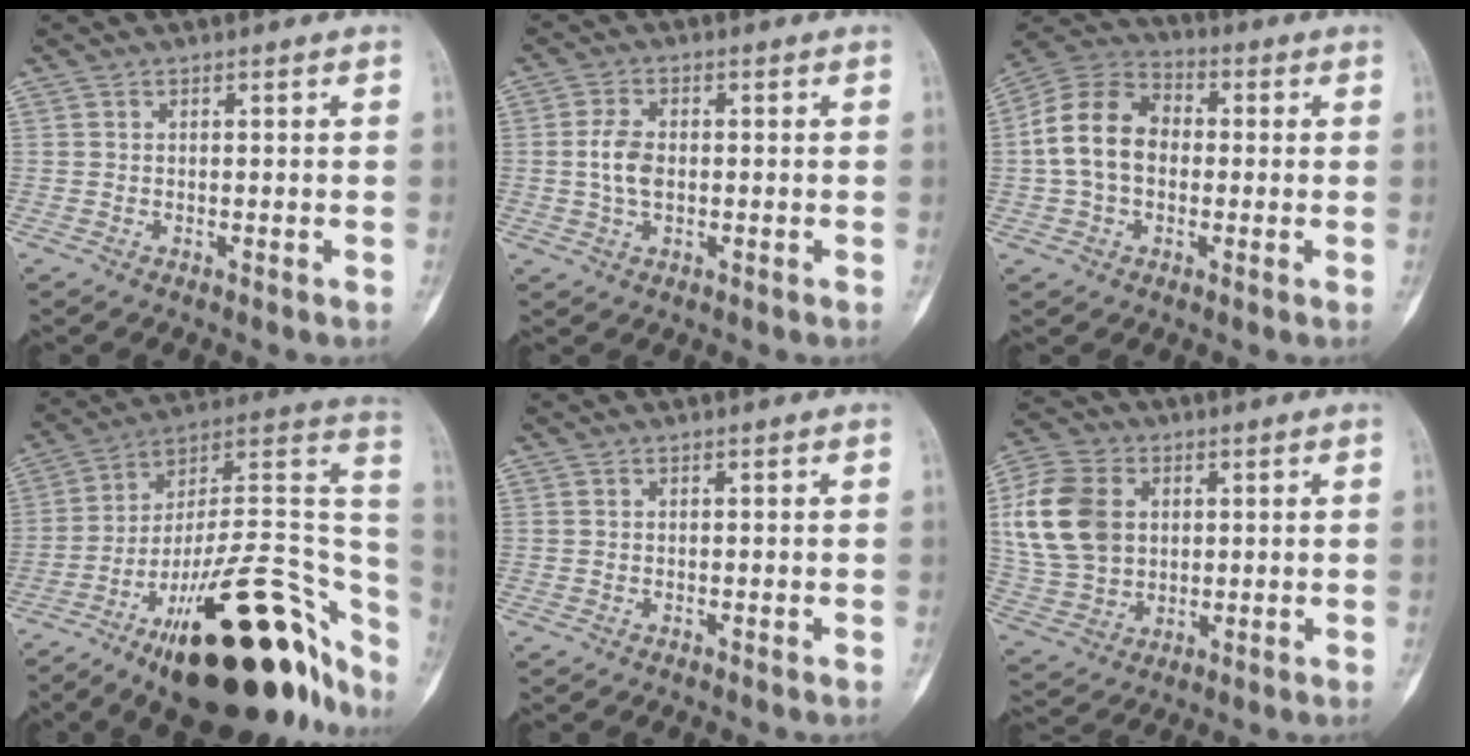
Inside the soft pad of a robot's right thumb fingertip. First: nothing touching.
{"total": 5.1, "force": [-0.1, 3.0, 4.1], "torque": [-0.085, 0.005, -0.004]}
{"total": 12.7, "force": [-0.2, 9.3, 8.7], "torque": [-0.151, 0.035, -0.014]}
{"total": 36.2, "force": [-17.6, 13.3, 28.7], "torque": [-0.312, 0.086, -0.271]}
{"total": 0.0}
{"total": 15.8, "force": [3.1, 11.9, 9.9], "torque": [-0.184, 0.004, 0.061]}